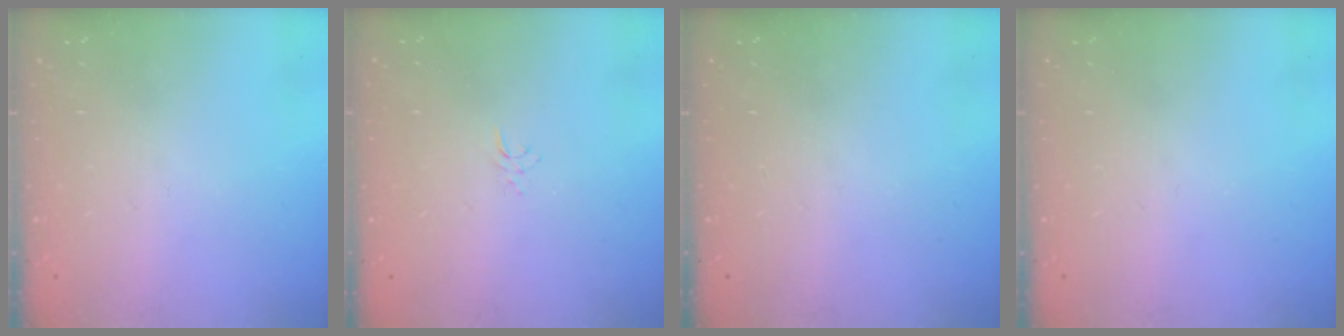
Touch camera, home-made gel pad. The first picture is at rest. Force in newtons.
{"total": 2.9, "press": 2.9, "slide": 0.3}
{"total": 0.0}
{"total": 0.0}